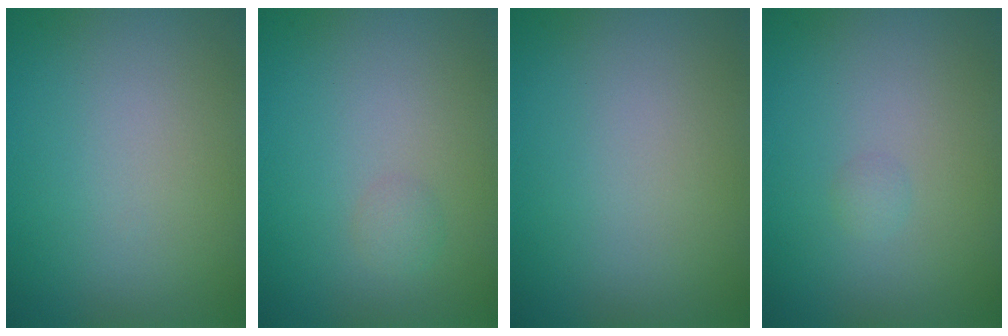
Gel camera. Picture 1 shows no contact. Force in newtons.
{"total": 1.0, "press": 1.0, "slide": 0.0}
{"total": 0.0}
{"total": 0.6, "press": 0.6, "slide": 0.1}